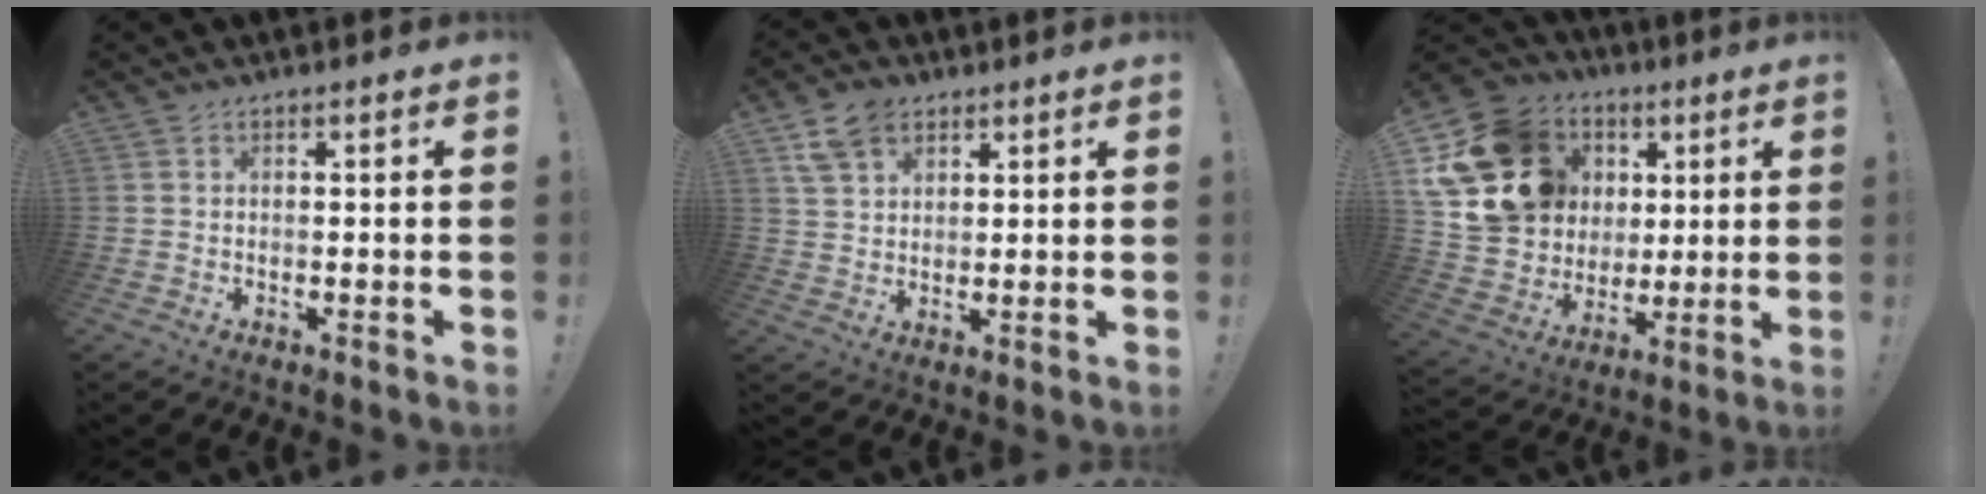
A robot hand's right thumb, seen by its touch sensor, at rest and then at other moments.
{"total": 8.9, "force": [5.4, 5.9, 4.0], "torque": [-0.062, -0.018, 0.105]}
{"total": 21.5, "force": [7.2, 18.0, 9.2], "torque": [-0.157, -0.027, 0.177]}